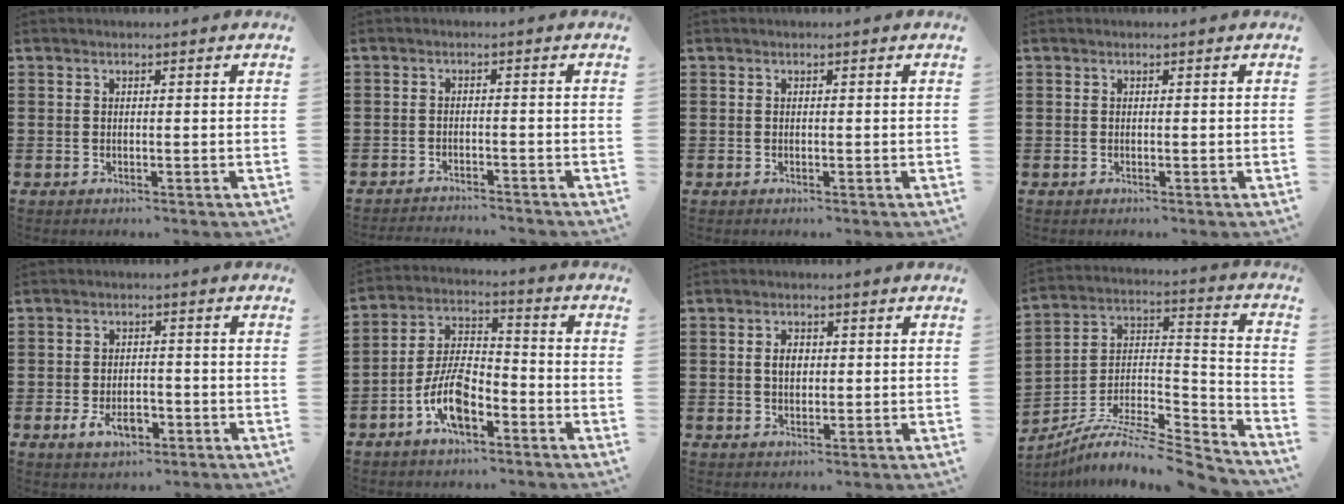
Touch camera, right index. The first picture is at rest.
{"total": 2.2, "force": [-2.2, 0.0, -0.2], "torque": [-0.002, 0.002, -0.049]}
{"total": 0.0}
{"total": 0.0}
{"total": 4.0, "force": [-1.9, 2.2, 2.8], "torque": [-0.062, -0.002, -0.037]}
{"total": 8.4, "force": [-4.4, 3.6, 6.2], "torque": [-0.143, 0.002, -0.084]}
{"total": 2.6, "force": [0.3, 1.7, 2.0], "torque": [-0.041, 0.008, 0.004]}
{"total": 8.4, "force": [-7.1, 2.2, 3.8], "torque": [-0.079, 0.002, -0.145]}